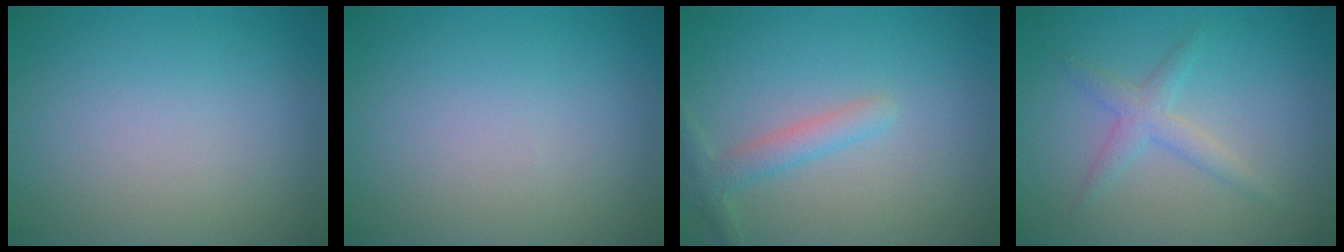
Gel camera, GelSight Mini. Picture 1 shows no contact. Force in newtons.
{"total": 0.0}
{"total": 2.1, "press": 2.1, "slide": 0.1}
{"total": 2.1, "press": 2.1, "slide": 0.1}